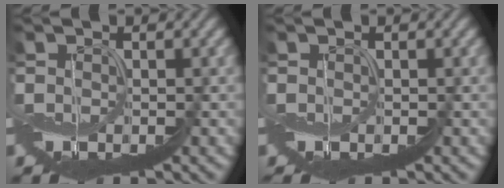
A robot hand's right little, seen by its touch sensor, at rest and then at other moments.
{"total": 0.8, "force": [-0.5, 0.2, 0.5], "torque": [-0.008, -0.002, -0.007]}